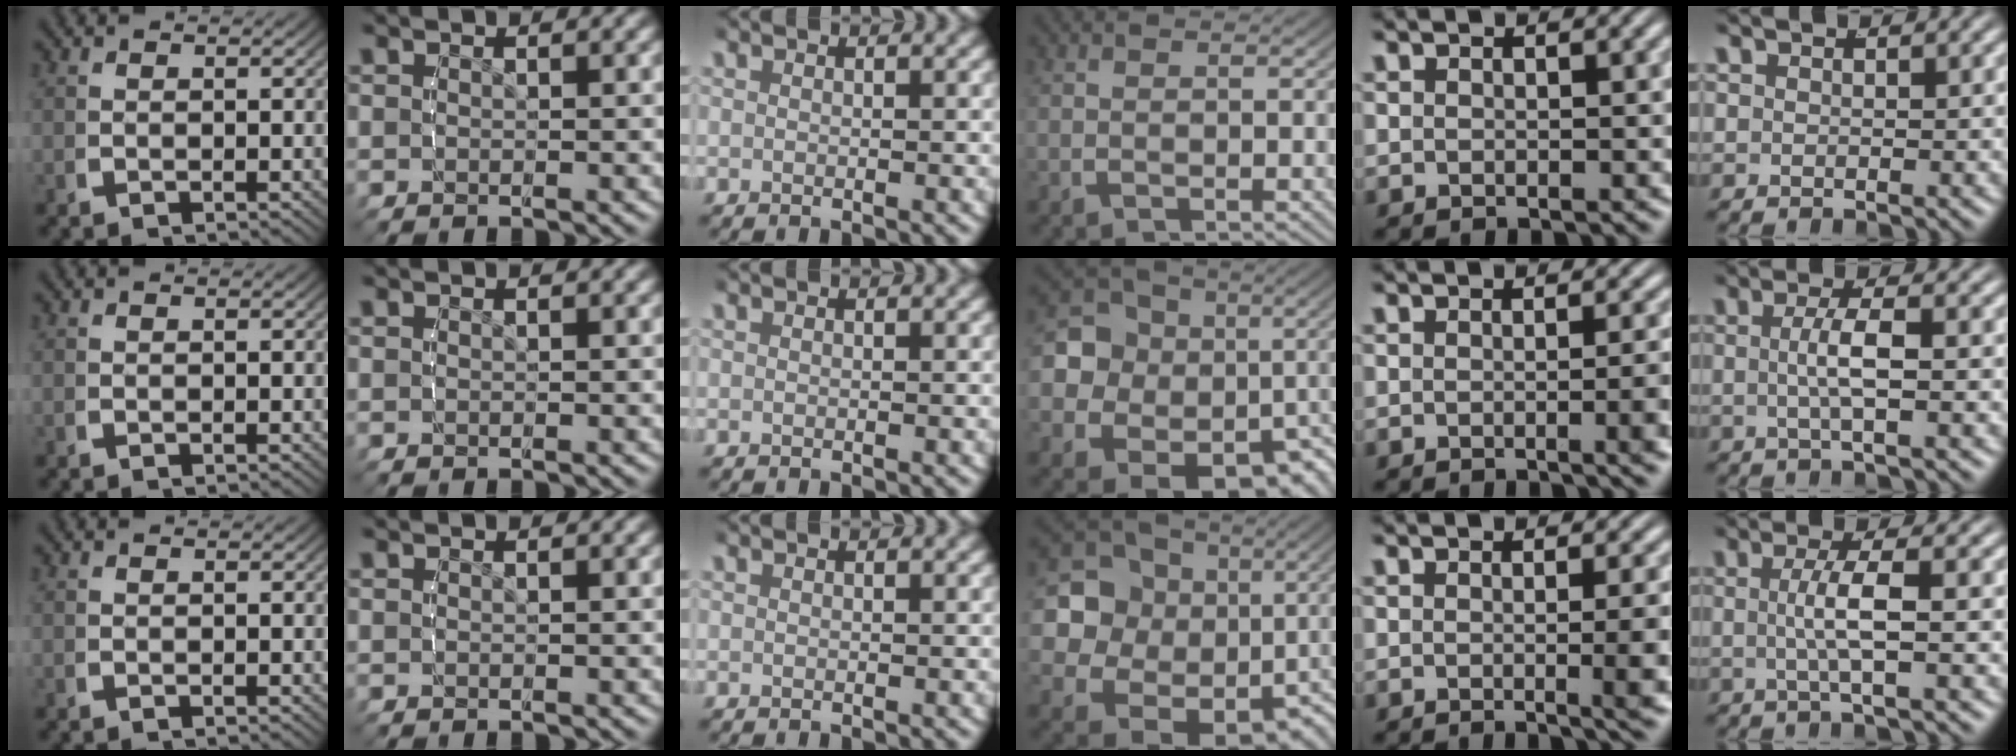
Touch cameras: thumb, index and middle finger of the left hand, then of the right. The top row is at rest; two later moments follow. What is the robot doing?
{"motion": "lift_and_place", "object": "glue stick"}